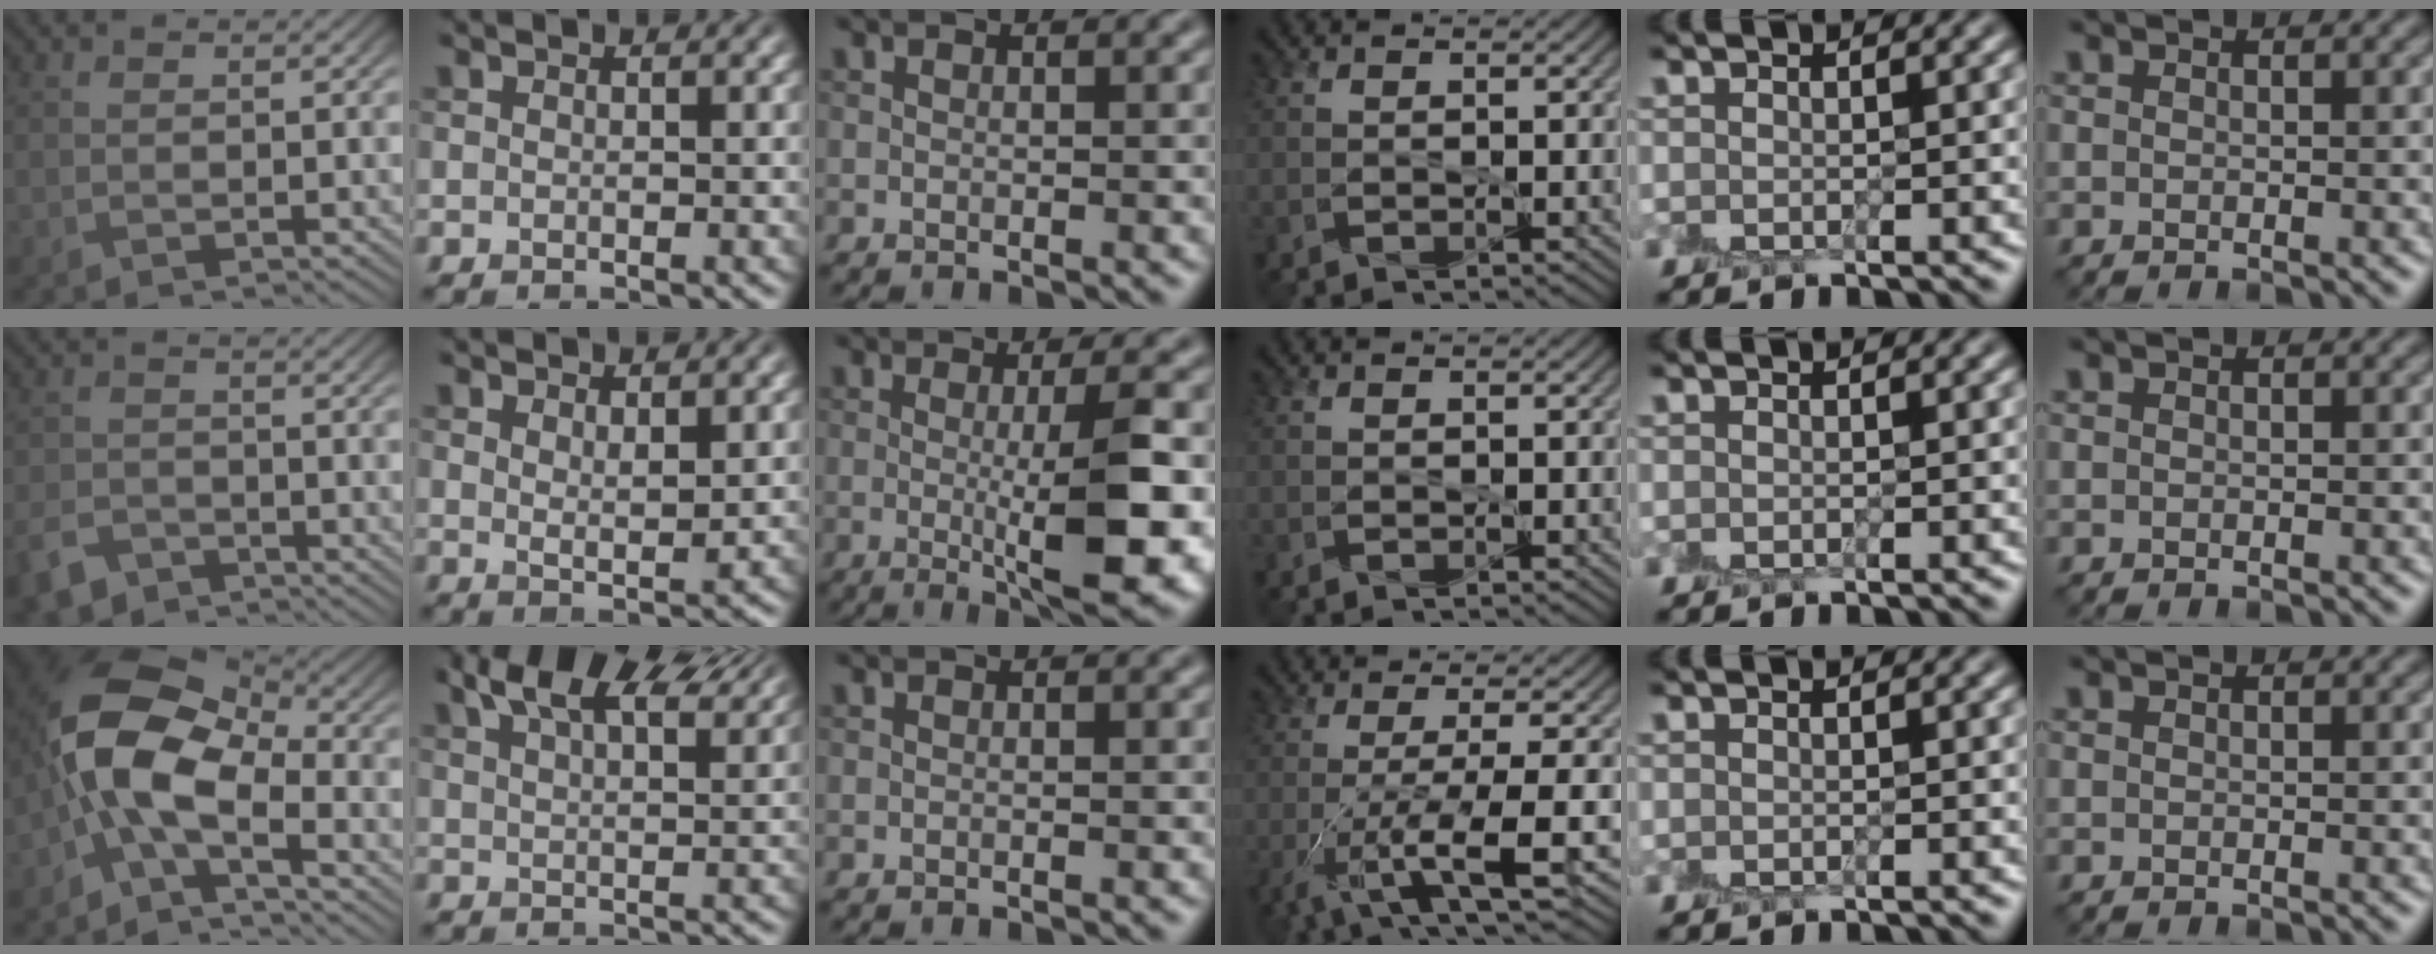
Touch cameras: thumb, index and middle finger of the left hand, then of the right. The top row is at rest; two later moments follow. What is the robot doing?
{"motion": "peel", "object": "shipping label"}